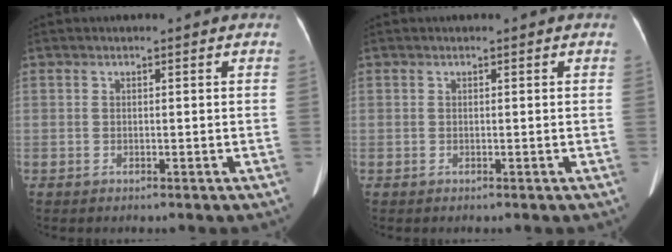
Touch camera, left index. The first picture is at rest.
{"total": 0.0}